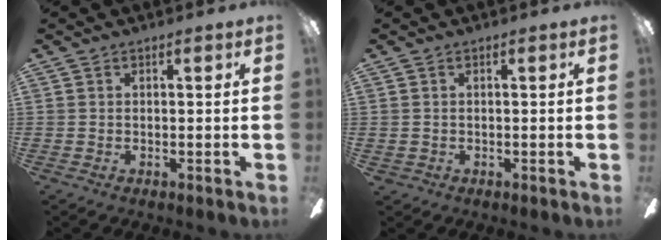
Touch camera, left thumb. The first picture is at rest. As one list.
[{"total": 0.5, "force": [0.0, 0.5, 0.1], "torque": [-0.003, 0.004, -0.001]}]